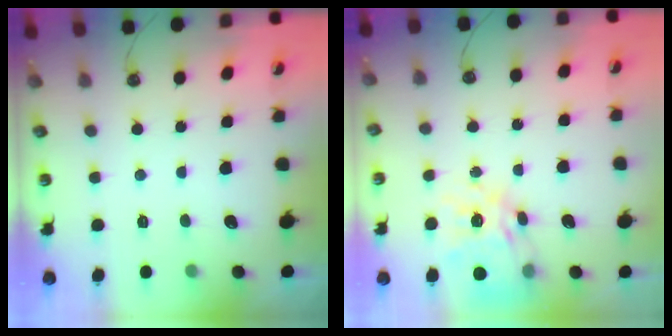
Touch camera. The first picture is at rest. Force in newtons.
{"total": 18.0, "press": 17.9, "slide": 1.7}